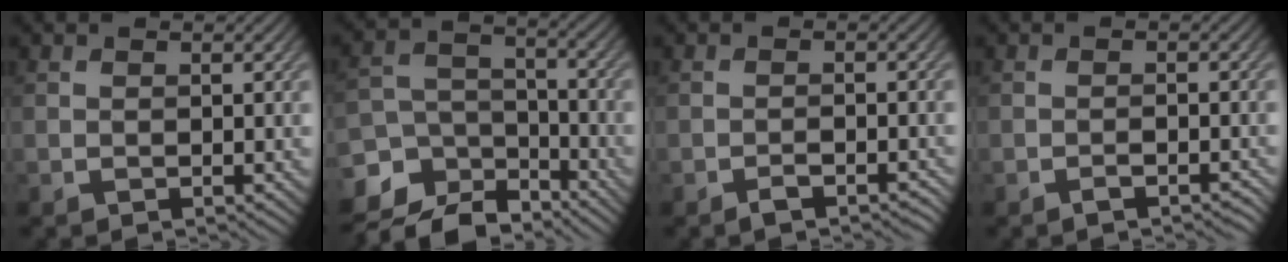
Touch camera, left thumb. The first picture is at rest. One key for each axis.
{"total": 12.4, "fx": -10.0, "fy": 6.4, "fz": 3.5, "tx": -0.100, "ty": -0.018, "tz": -0.146}
{"total": 2.0, "fx": -1.5, "fy": 0.5, "fz": 1.2, "tx": -0.016, "ty": 0.002, "tz": -0.025}
{"total": 1.6, "fx": -1.2, "fy": 0.4, "fz": 1.0, "tx": -0.013, "ty": 0.002, "tz": -0.019}